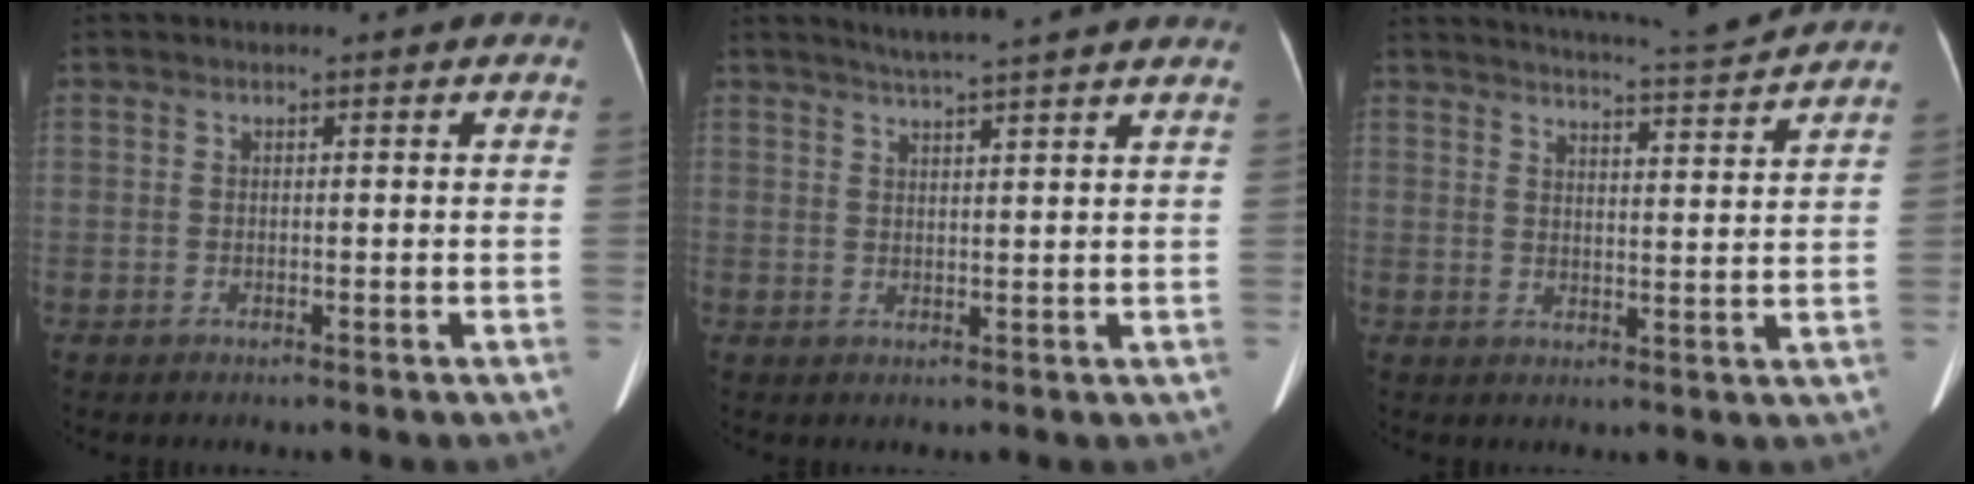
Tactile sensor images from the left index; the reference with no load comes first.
{"total": 8.7, "force": [7.7, -0.9, 3.9], "torque": [-0.060, 0.019, 0.094]}
{"total": 10.7, "force": [10.3, -1.6, 2.7], "torque": [-0.051, -0.017, 0.137]}